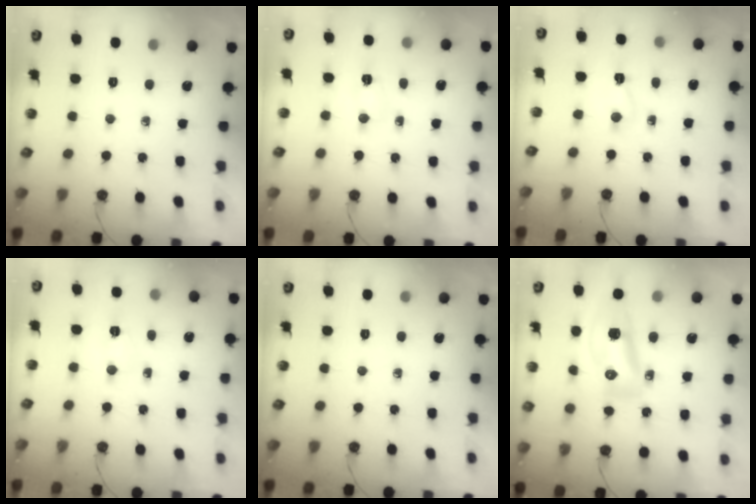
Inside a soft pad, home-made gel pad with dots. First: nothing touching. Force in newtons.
{"total": 4.1, "press": 4.1, "slide": 0.4}
{"total": 2.4, "press": 2.3, "slide": 0.7}
{"total": 3.1, "press": 3.1, "slide": 0.6}
{"total": 0.0}
{"total": 12.4, "press": 12.3, "slide": 1.5}